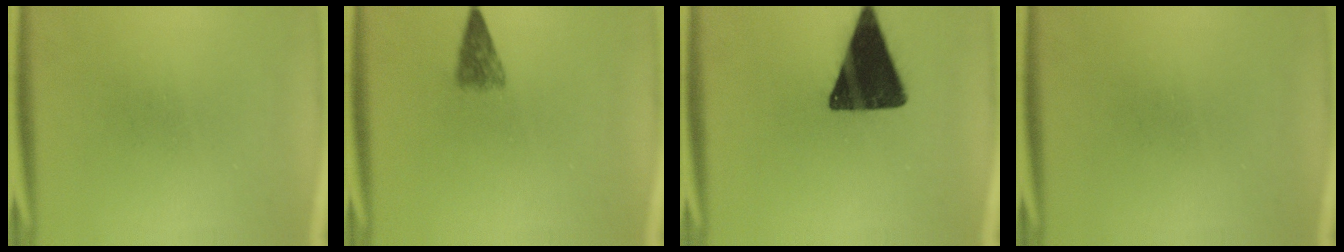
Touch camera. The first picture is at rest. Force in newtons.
{"total": 2.9}
{"total": 16.9}
{"total": 0.0}